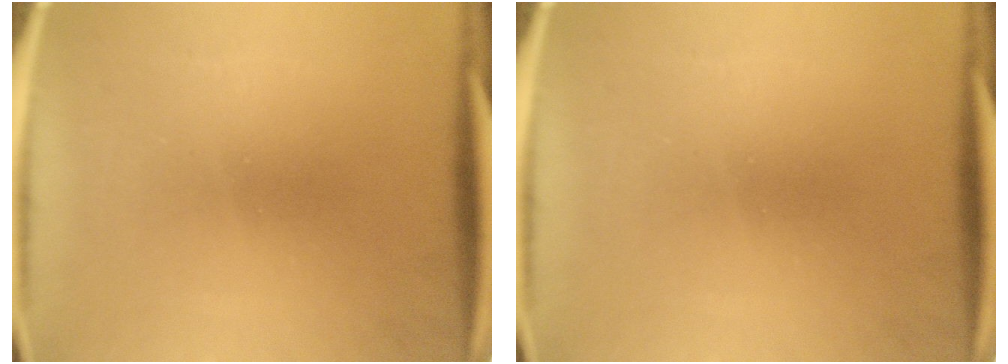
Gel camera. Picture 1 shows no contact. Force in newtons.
{"total": 0.0}